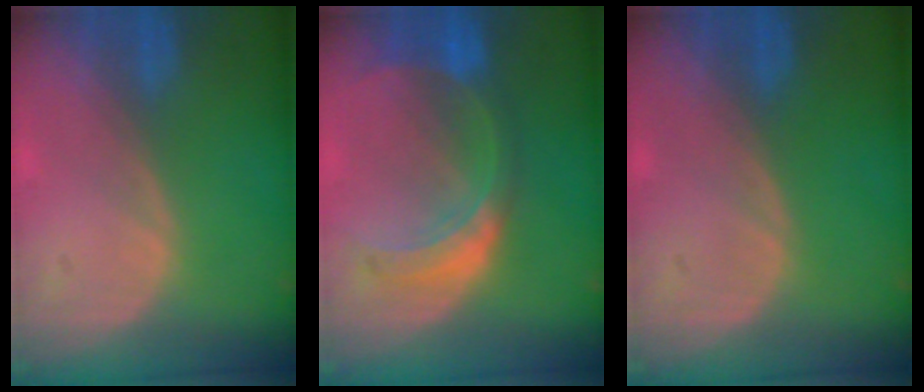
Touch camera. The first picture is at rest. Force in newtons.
{"total": 7.9, "press": 7.0, "slide": 3.7}
{"total": 0.0}